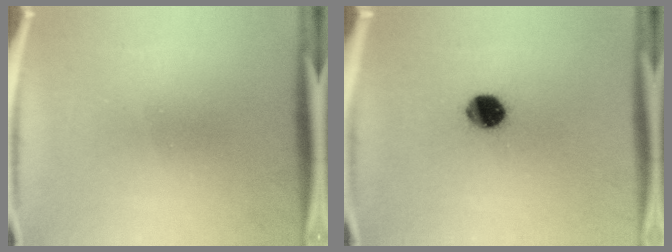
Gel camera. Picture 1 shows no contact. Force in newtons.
{"total": 7.6}